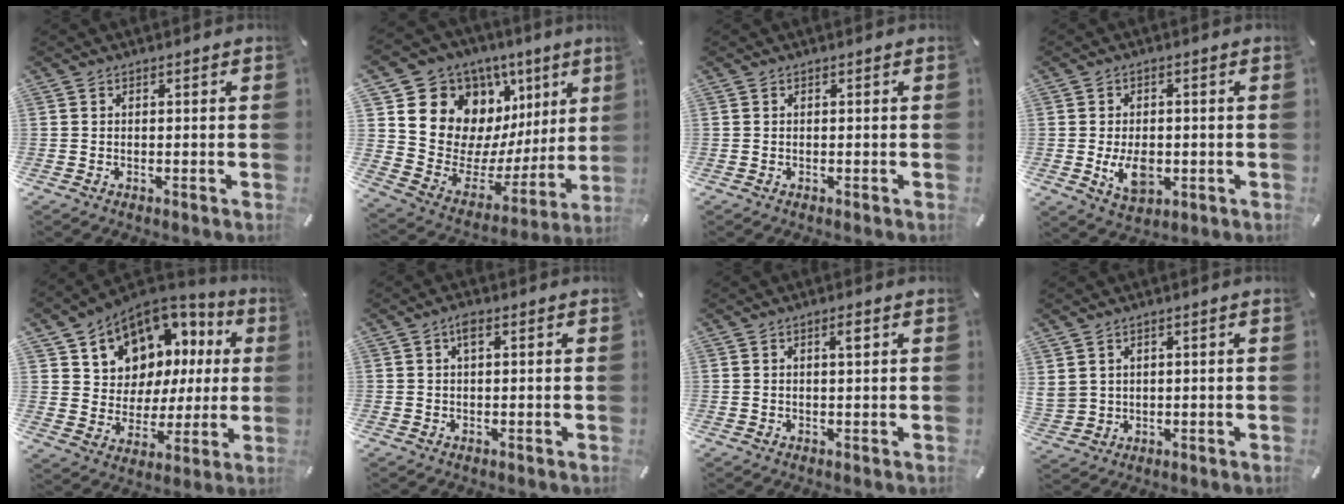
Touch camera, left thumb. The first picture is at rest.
{"total": 14.7, "force": [6.9, 12.0, 4.8], "torque": [-0.066, -0.080, 0.143]}
{"total": 0.0}
{"total": 7.4, "force": [-1.2, 5.0, 5.4], "torque": [-0.099, -0.004, -0.021]}
{"total": 11.0, "force": [6.4, 8.8, 2.0], "torque": [-0.054, -0.063, 0.125]}
{"total": 2.2, "force": [0.8, 0.8, 1.8], "torque": [-0.039, 0.006, 0.011]}
{"total": 2.0, "force": [0.9, 0.2, 1.8], "torque": [-0.036, 0.003, 0.012]}
{"total": 3.5, "force": [2.1, 2.8, 0.5], "torque": [-0.019, -0.008, 0.041]}